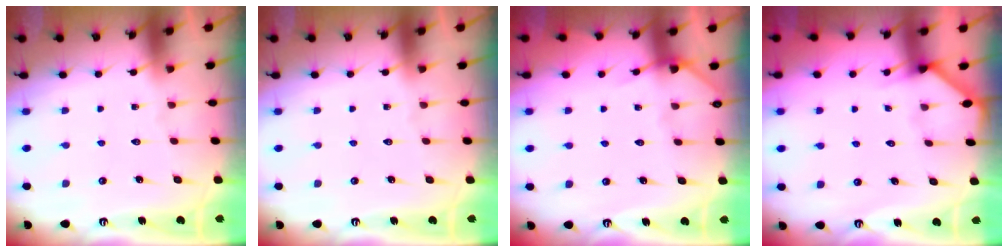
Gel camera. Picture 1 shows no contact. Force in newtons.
{"total": 0.0}
{"total": 4.0, "press": 4.0, "slide": 0.4}
{"total": 2.2, "press": 2.2, "slide": 0.3}